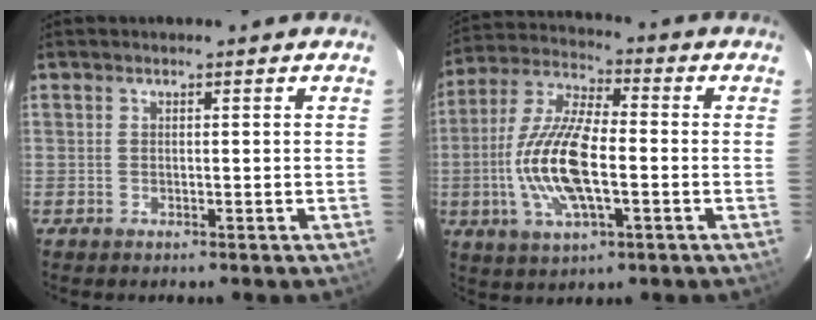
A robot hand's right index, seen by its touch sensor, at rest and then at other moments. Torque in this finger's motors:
{"motor_torque": [1.78, -0.36, 0.56, 0.21]}